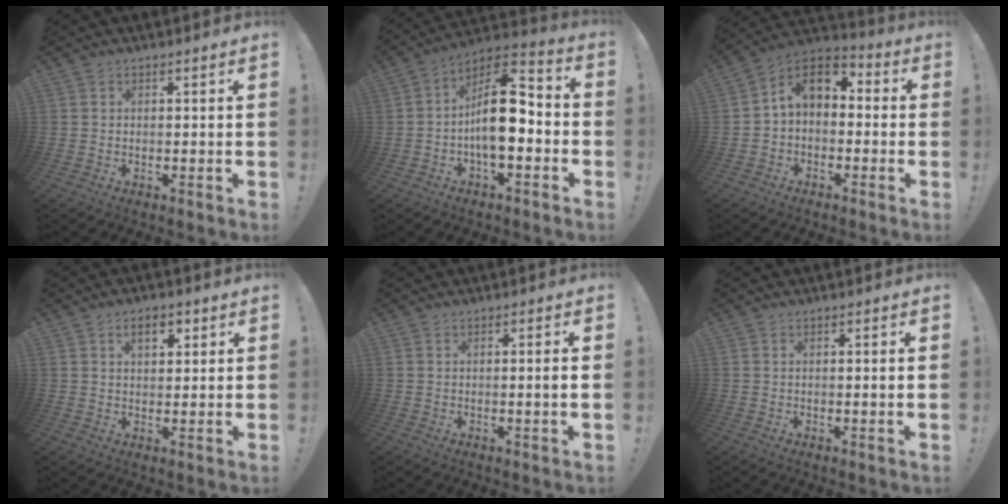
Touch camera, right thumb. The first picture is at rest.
{"total": 14.8, "force": [-1.4, 7.3, 12.8], "torque": [-0.210, 0.017, -0.022]}
{"total": 8.7, "force": [1.0, 6.2, 6.0], "torque": [-0.085, 0.011, 0.023]}
{"total": 5.1, "force": [2.5, 2.8, 3.5], "torque": [-0.053, 0.001, 0.041]}
{"total": 2.3, "force": [0.0, -0.3, 2.3], "torque": [-0.037, -0.003, -0.005]}
{"total": 1.3, "force": [0.4, -0.4, 1.2], "torque": [-0.018, -0.003, 0.004]}